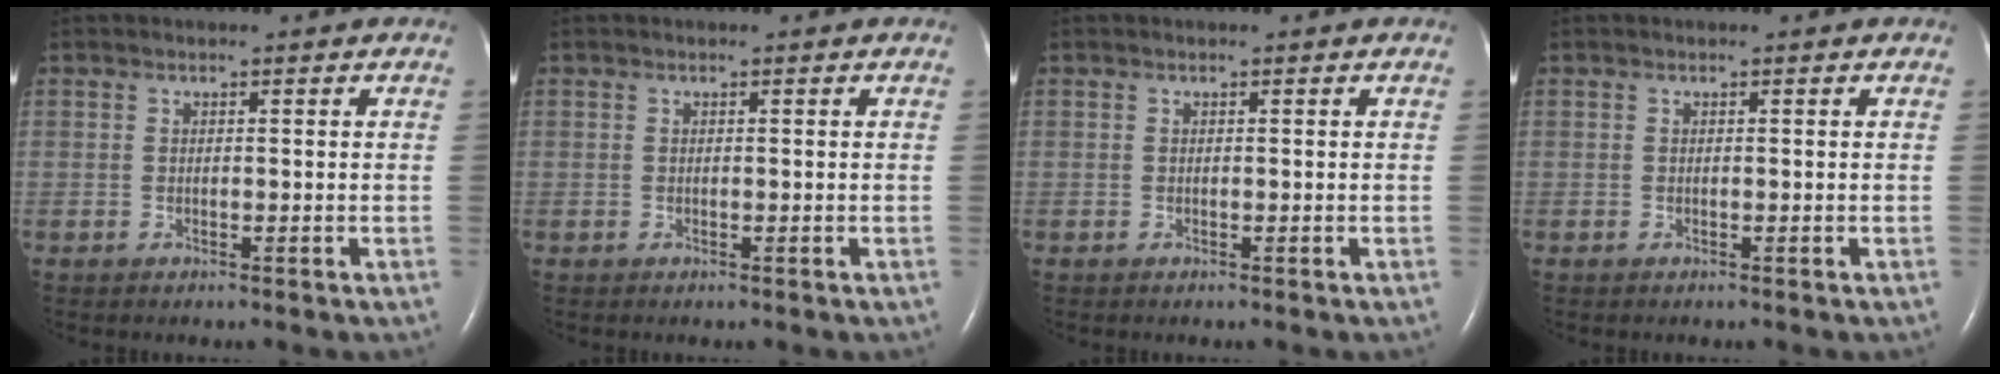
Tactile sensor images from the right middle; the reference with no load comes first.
{"total": 0.0}
{"total": 0.0}
{"total": 0.0}